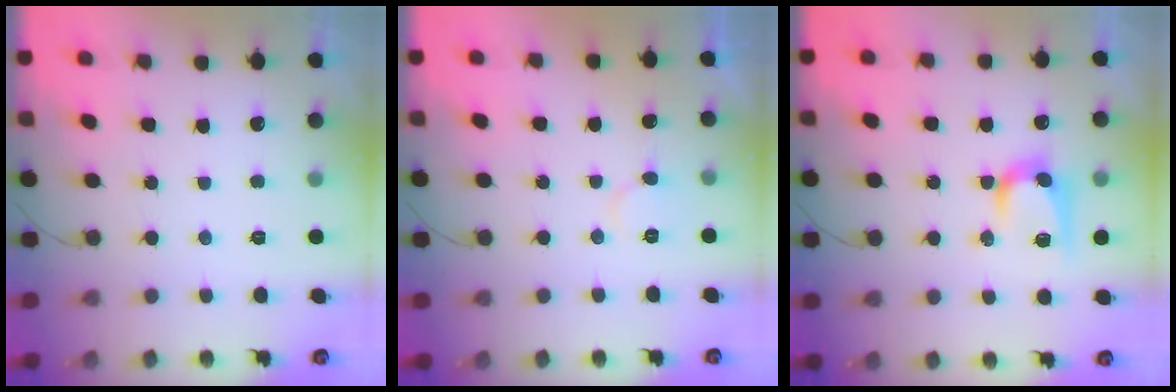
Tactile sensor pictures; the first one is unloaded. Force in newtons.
{"total": 6.1, "press": 6.1, "slide": 0.5}
{"total": 10.3, "press": 10.3, "slide": 0.6}